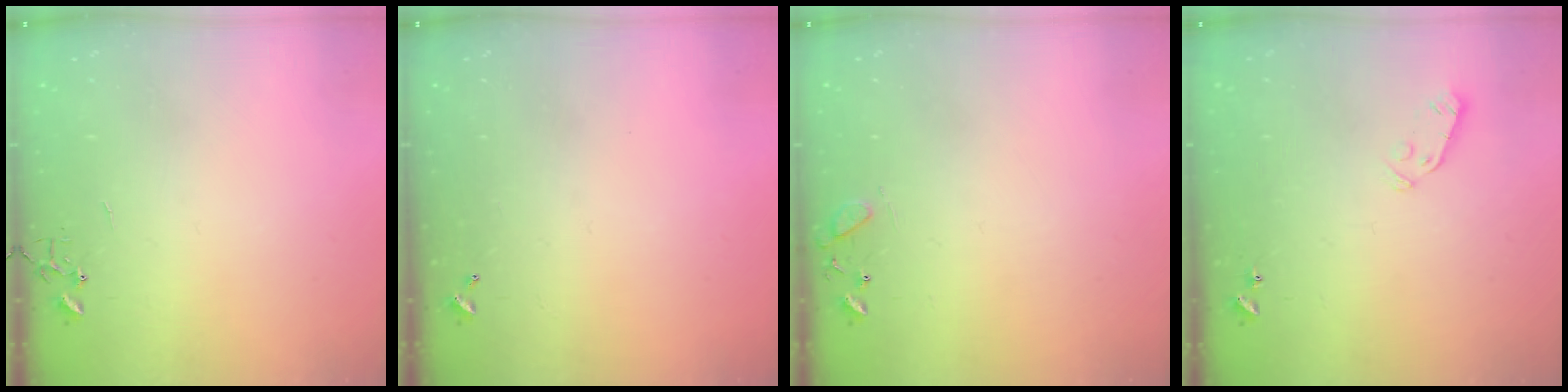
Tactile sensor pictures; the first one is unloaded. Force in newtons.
{"total": 0.0}
{"total": 9.0, "press": 9.0, "slide": 0.6}
{"total": 3.9, "press": 3.8, "slide": 0.9}